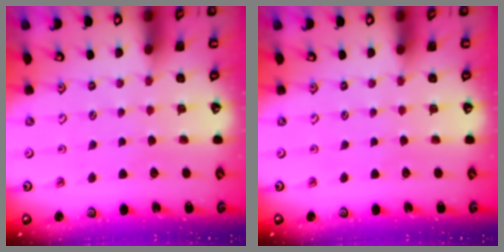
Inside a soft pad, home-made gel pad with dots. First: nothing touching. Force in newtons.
{"total": 0.0}